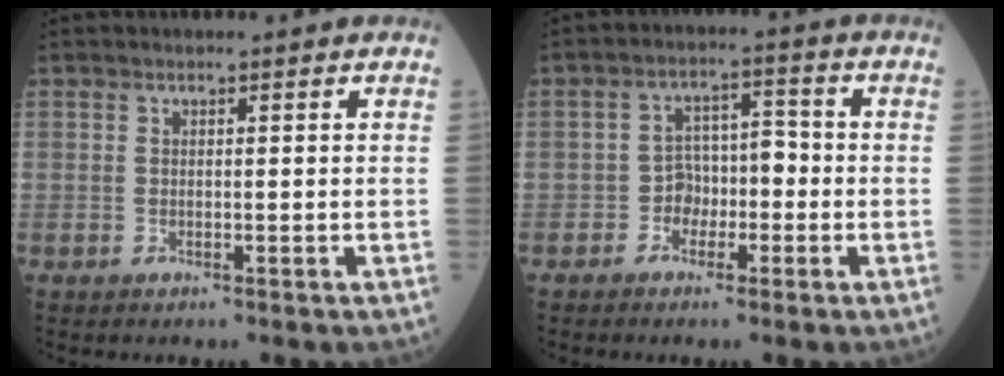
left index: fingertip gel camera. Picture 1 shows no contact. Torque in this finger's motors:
{"motor_torque": [-0.16, 0.28, 0.00, 0.00]}